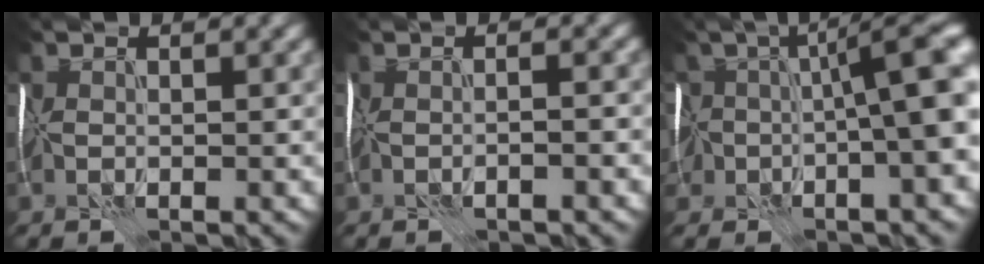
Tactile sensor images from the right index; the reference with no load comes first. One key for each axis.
{"total": 1.6, "fx": -1.1, "fy": 0.3, "fz": 1.2, "tx": -0.013, "ty": 0.006, "tz": -0.015}
{"total": 12.5, "fx": -1.0, "fy": 5.2, "fz": 11.3, "tx": -0.161, "ty": 0.008, "tz": -0.015}